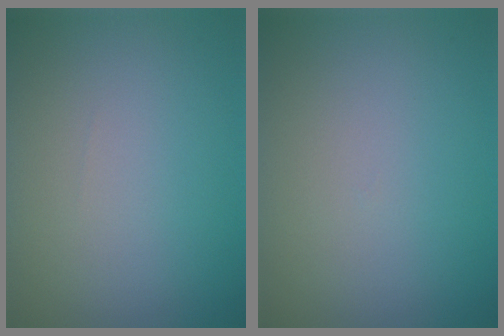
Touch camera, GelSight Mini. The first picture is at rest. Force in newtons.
{"total": 0.0}